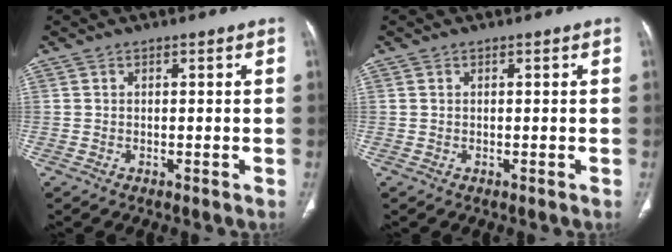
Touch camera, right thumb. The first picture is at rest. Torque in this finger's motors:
{"motor_torque": [0.00, 0.24, 0.04, 0.12, 0.04]}